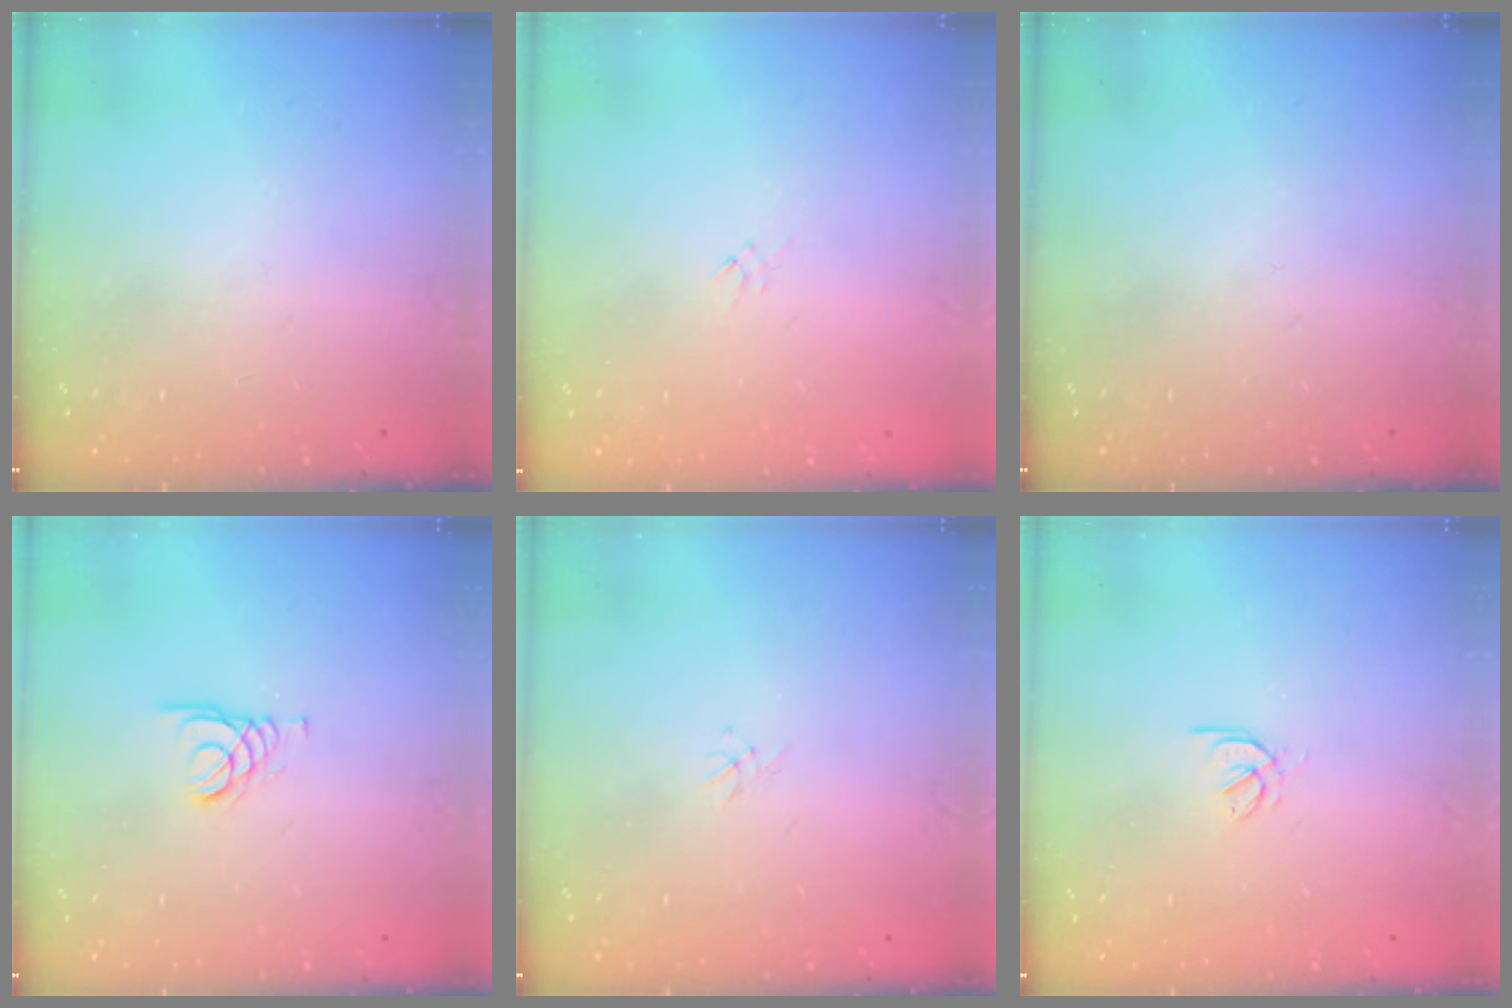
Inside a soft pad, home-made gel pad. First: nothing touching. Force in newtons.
{"total": 0.0}
{"total": 0.0}
{"total": 1.4, "press": 1.4, "slide": 0.2}
{"total": 1.1, "press": 1.0, "slide": 0.3}
{"total": 2.4, "press": 2.4, "slide": 0.5}